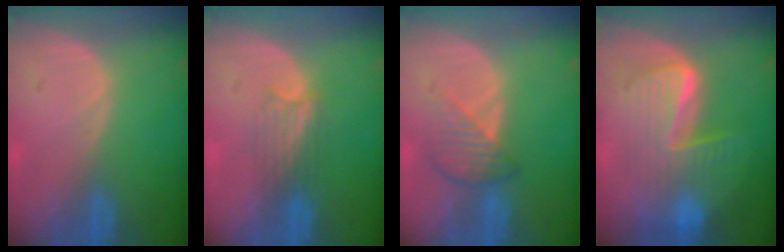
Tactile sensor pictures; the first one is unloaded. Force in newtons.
{"total": 3.3, "press": 2.9, "slide": 1.5}
{"total": 4.3, "press": 4.0, "slide": 1.6}
{"total": 8.6, "press": 8.5, "slide": 0.5}